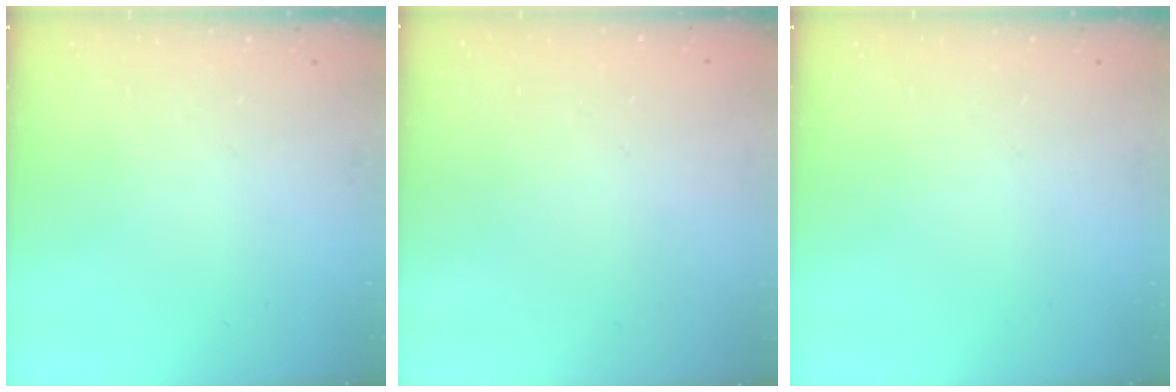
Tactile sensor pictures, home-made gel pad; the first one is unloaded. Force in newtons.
{"total": 1.8, "press": 1.7, "slide": 0.2}
{"total": 0.0}